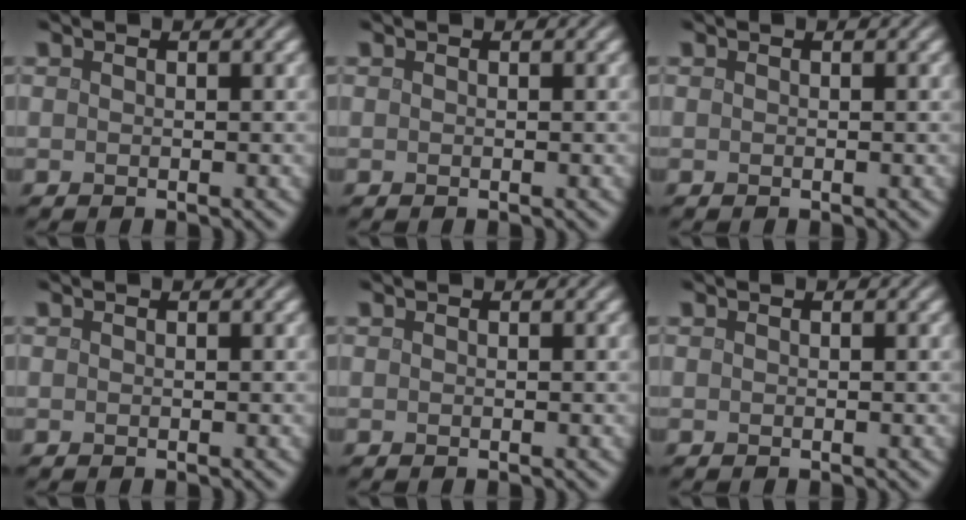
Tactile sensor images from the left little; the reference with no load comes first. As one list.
[{"total": 0.0}, {"total": 0.0}, {"total": 0.0}, {"total": 0.0}, {"total": 0.0}]